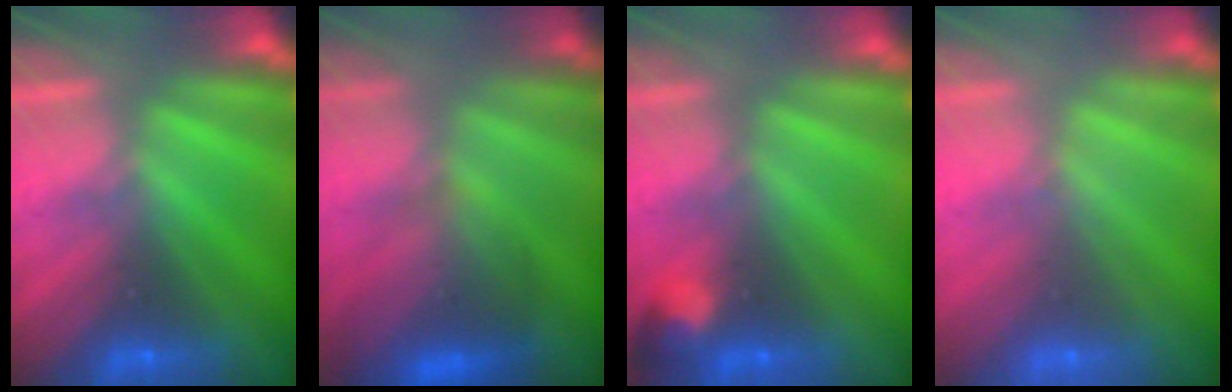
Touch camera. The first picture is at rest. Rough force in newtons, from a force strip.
{"total": 4.4}
{"total": 2.8}
{"total": 1.6}